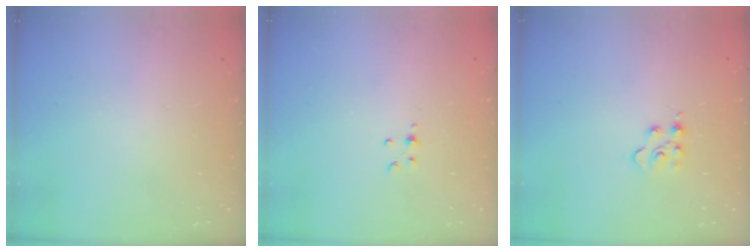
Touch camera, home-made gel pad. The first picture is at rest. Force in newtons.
{"total": 2.4, "press": 2.4, "slide": 0.3}
{"total": 3.9, "press": 3.8, "slide": 0.7}